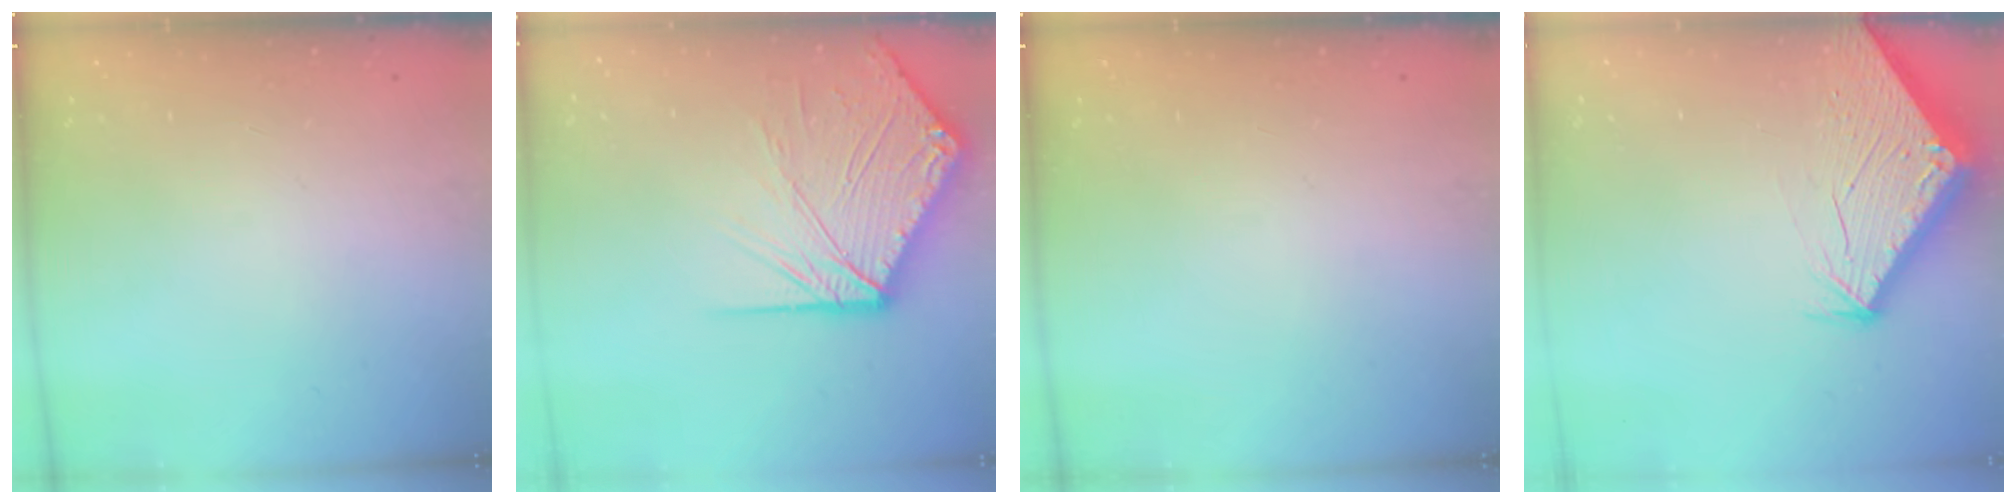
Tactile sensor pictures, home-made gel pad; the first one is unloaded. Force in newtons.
{"total": 17.2, "press": 16.9, "slide": 2.8}
{"total": 0.0}
{"total": 2.5, "press": 2.5, "slide": 0.1}